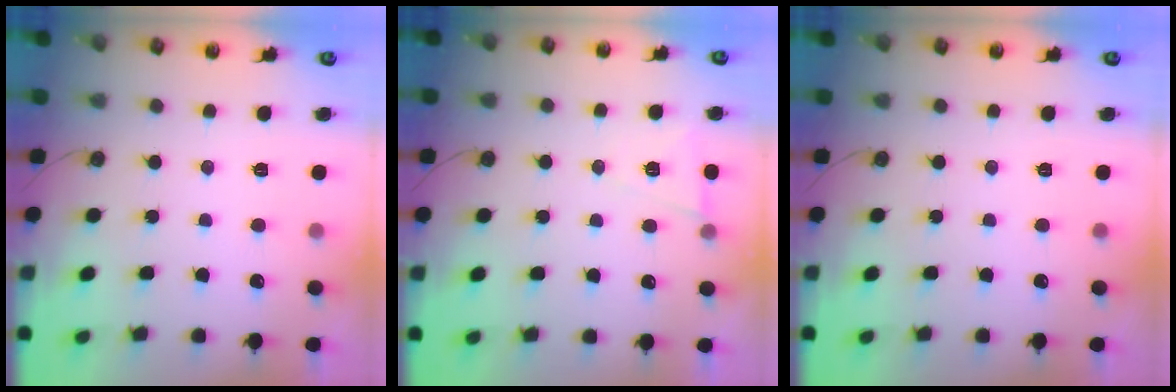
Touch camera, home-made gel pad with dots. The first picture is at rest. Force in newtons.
{"total": 6.6, "press": 5.1, "slide": 4.2}
{"total": 0.0}